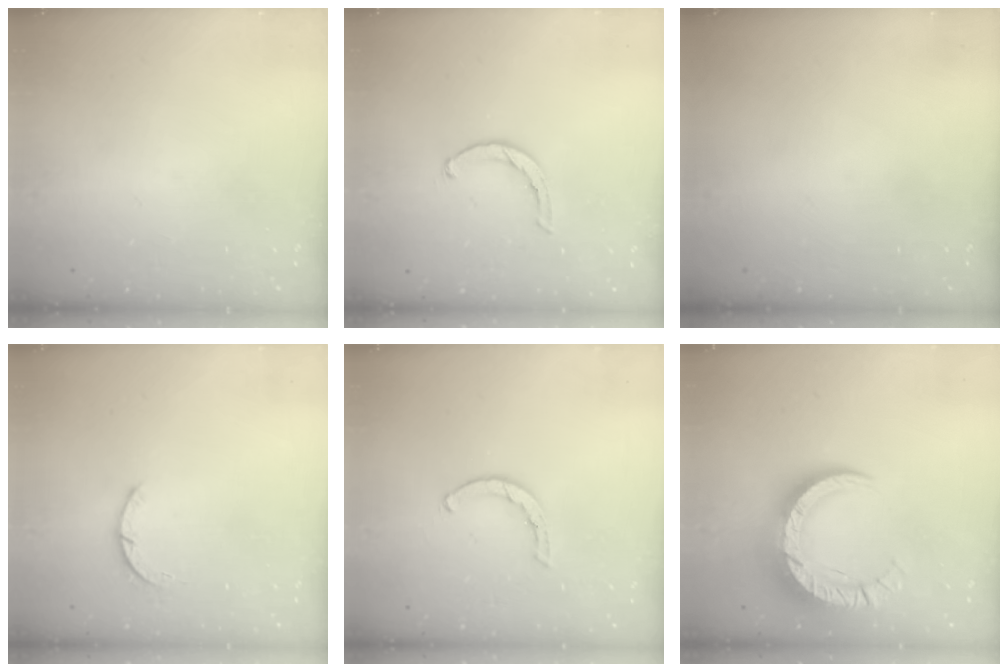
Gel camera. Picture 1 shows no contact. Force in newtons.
{"total": 2.3, "press": 2.3, "slide": 0.4}
{"total": 0.0}
{"total": 2.4, "press": 2.4, "slide": 0.3}
{"total": 2.0, "press": 2.0, "slide": 0.2}
{"total": 15.2, "press": 15.1, "slide": 1.6}